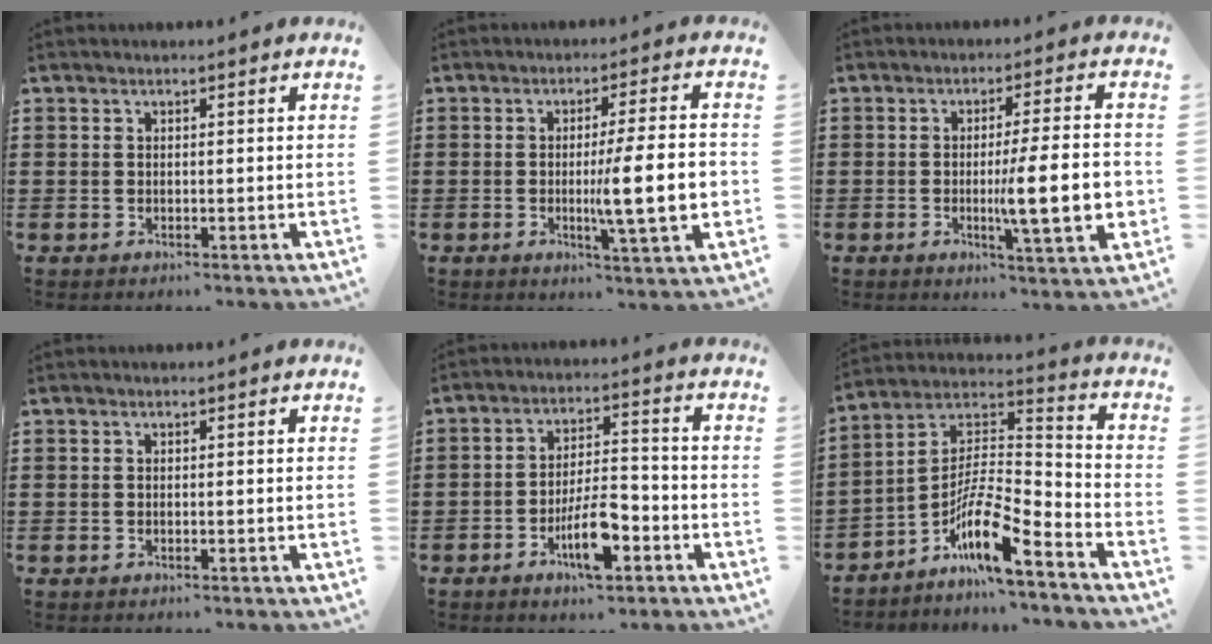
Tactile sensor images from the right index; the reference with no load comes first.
{"total": 11.4, "force": [-1.3, 1.4, 11.2], "torque": [-0.171, -0.015, -0.026]}
{"total": 11.8, "force": [-1.4, 2.0, 11.5], "torque": [-0.173, -0.014, -0.026]}
{"total": 0.0}
{"total": 8.6, "force": [-4.1, 2.9, 7.0], "torque": [-0.136, 0.003, -0.075]}
{"total": 11.3, "force": [-7.8, 2.0, 7.9], "torque": [-0.155, -0.002, -0.153]}